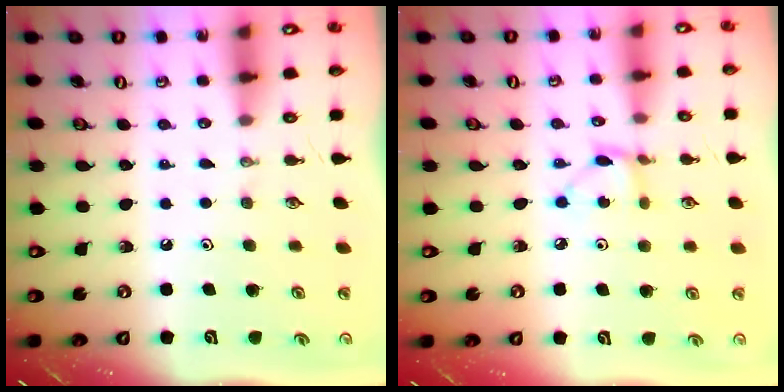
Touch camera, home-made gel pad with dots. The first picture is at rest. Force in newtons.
{"total": 3.4, "press": 3.4, "slide": 0.3}